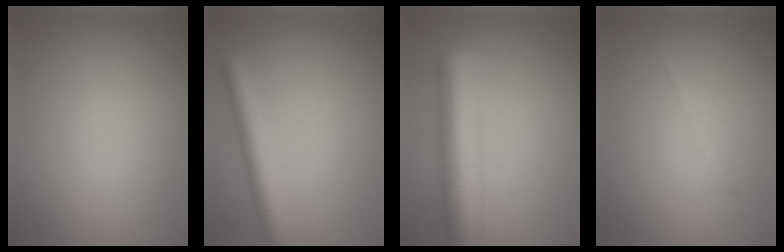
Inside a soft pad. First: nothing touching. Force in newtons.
{"total": 3.7, "press": 3.7, "slide": 0.2}
{"total": 8.8, "press": 8.8, "slide": 0.2}
{"total": 0.8, "press": 0.8, "slide": 0.0}